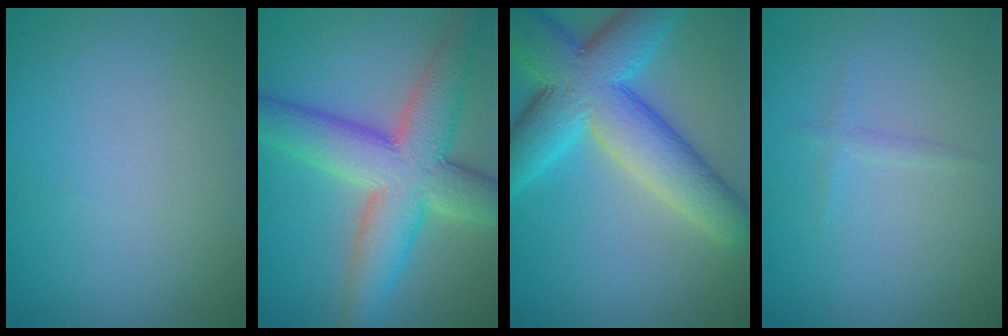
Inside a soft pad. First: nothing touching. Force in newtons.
{"total": 9.6, "press": 9.6, "slide": 0.4}
{"total": 10.4, "press": 10.4, "slide": 0.1}
{"total": 0.8, "press": 0.8, "slide": 0.0}